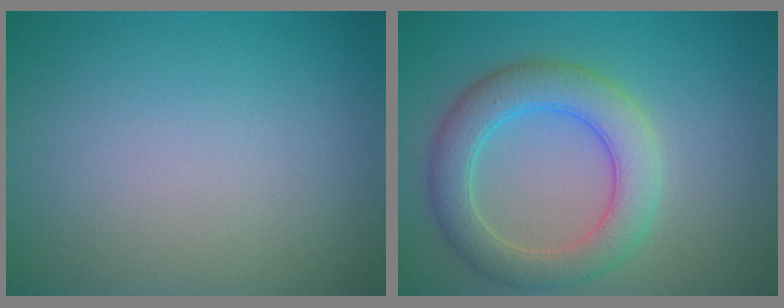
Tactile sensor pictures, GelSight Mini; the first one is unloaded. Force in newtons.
{"total": 5.4, "press": 5.4, "slide": 0.1}